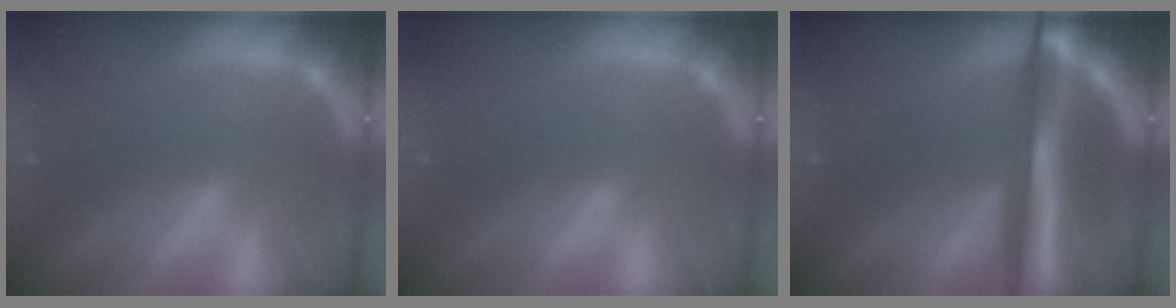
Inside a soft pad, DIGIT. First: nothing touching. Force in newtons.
{"total": 0.0}
{"total": 9.4}